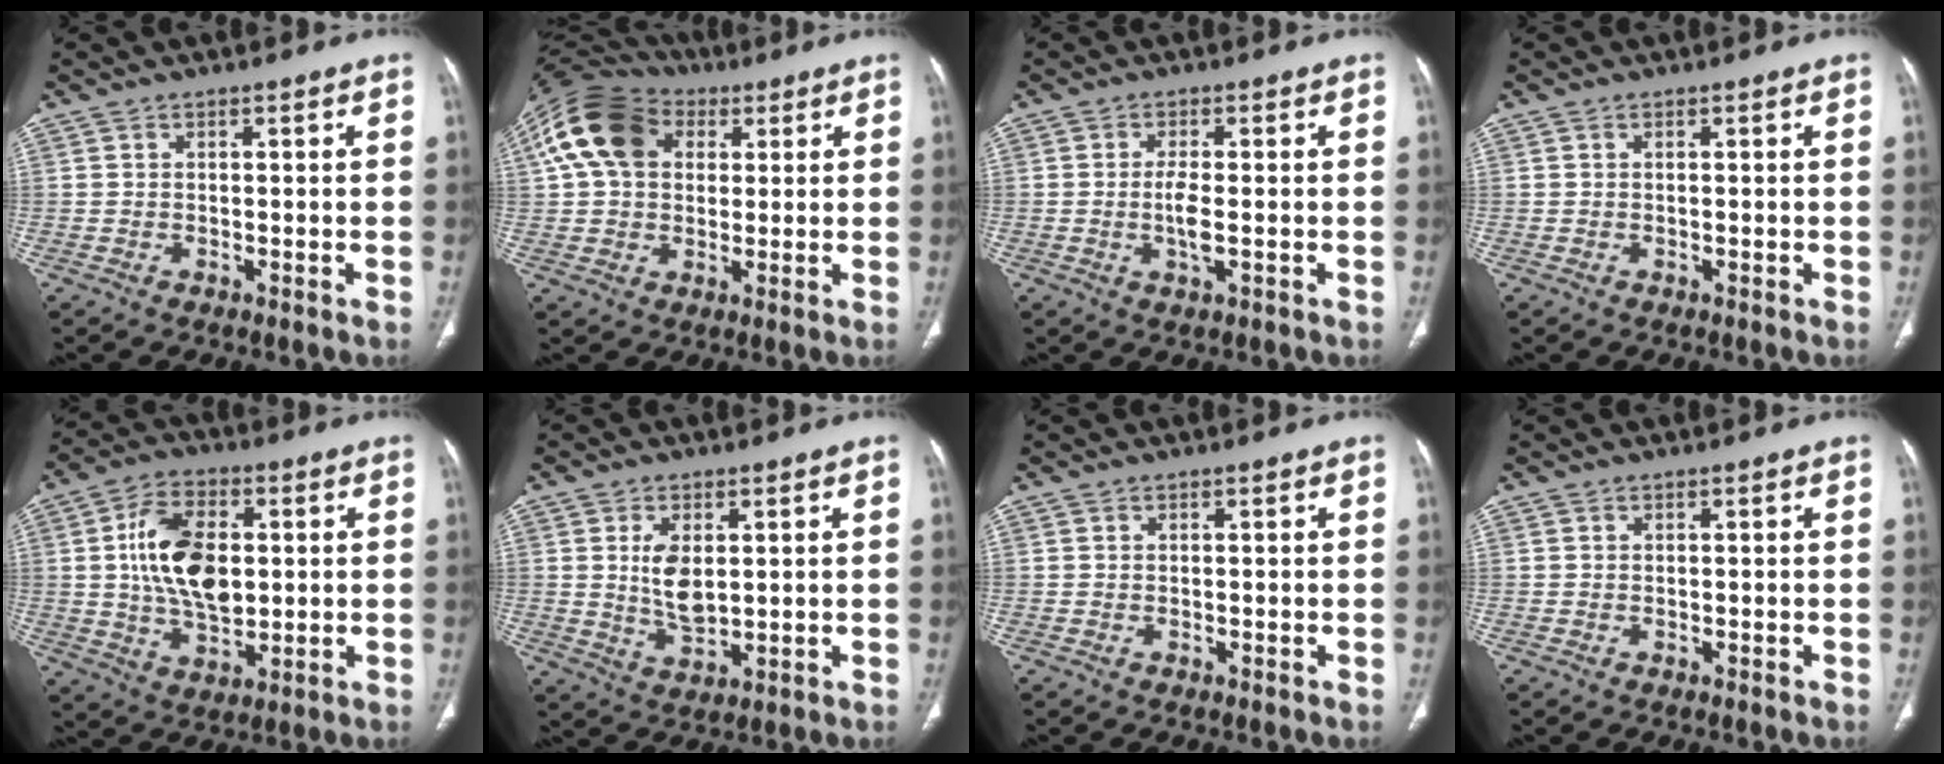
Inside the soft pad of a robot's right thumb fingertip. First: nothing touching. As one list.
[{"total": 16.2, "force": [4.6, 11.8, 10.2], "torque": [-0.193, 0.024, 0.072]}, {"total": 3.6, "force": [-0.4, 0.9, 3.5], "torque": [-0.074, -0.007, -0.010]}, {"total": 0.0}, {"total": 14.8, "force": [1.7, 8.8, 11.8], "torque": [-0.193, -0.001, 0.031]}, {"total": 6.7, "force": [1.3, 3.6, 5.5], "torque": [-0.094, -0.012, 0.031]}, {"total": 0.0}, {"total": 0.0}]